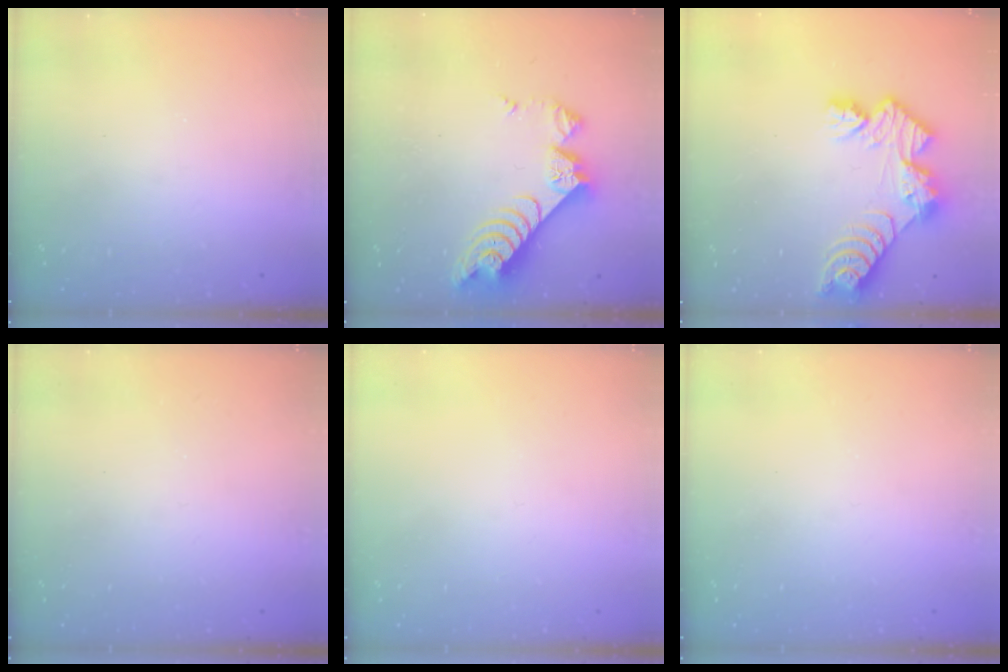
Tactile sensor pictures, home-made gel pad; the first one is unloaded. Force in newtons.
{"total": 10.1, "press": 10.0, "slide": 1.0}
{"total": 10.3, "press": 10.3, "slide": 1.0}
{"total": 0.0}
{"total": 0.0}
{"total": 0.0}